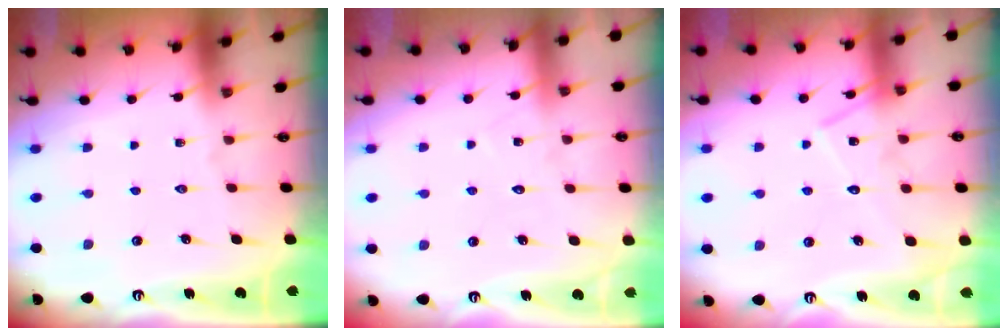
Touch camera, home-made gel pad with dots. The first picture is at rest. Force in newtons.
{"total": 5.9, "press": 5.9, "slide": 0.6}
{"total": 12.8, "press": 12.8, "slide": 0.8}